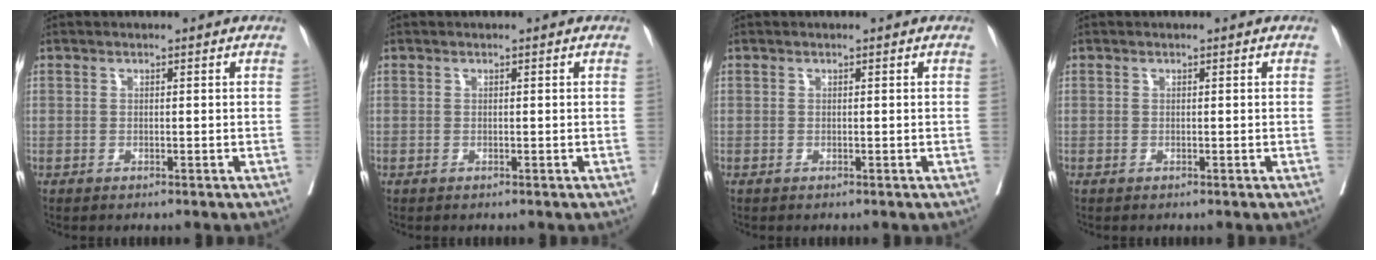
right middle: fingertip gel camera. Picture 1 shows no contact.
{"total": 0.0}
{"total": 0.0}
{"total": 0.0}